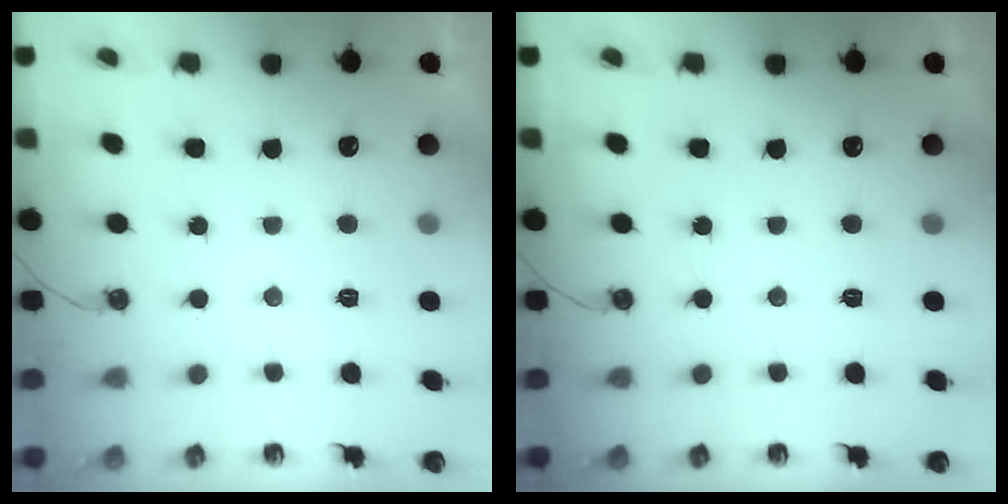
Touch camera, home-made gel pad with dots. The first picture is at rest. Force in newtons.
{"total": 0.0}